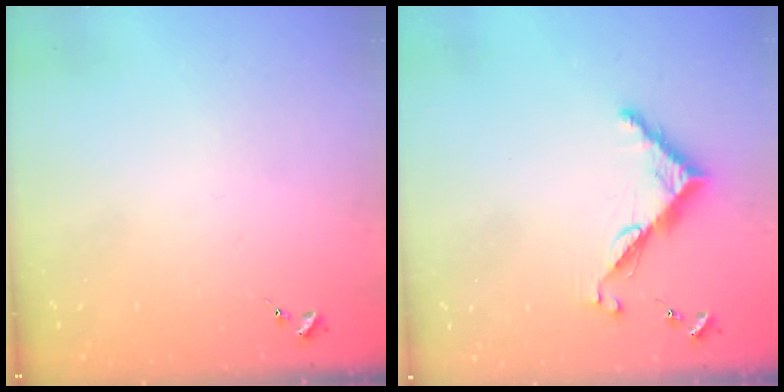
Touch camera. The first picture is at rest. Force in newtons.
{"total": 7.2, "press": 7.2, "slide": 0.3}